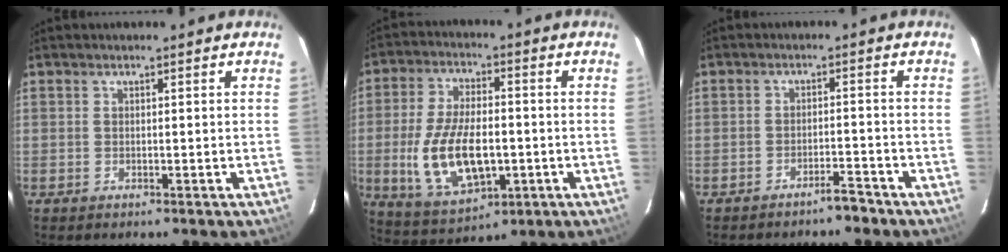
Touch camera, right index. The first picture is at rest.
{"total": 15.6, "force": [-2.7, 7.8, 13.2], "torque": [-0.271, -0.010, -0.032]}
{"total": 3.2, "force": [-2.9, 0.7, 1.3], "torque": [-0.030, 0.005, -0.039]}